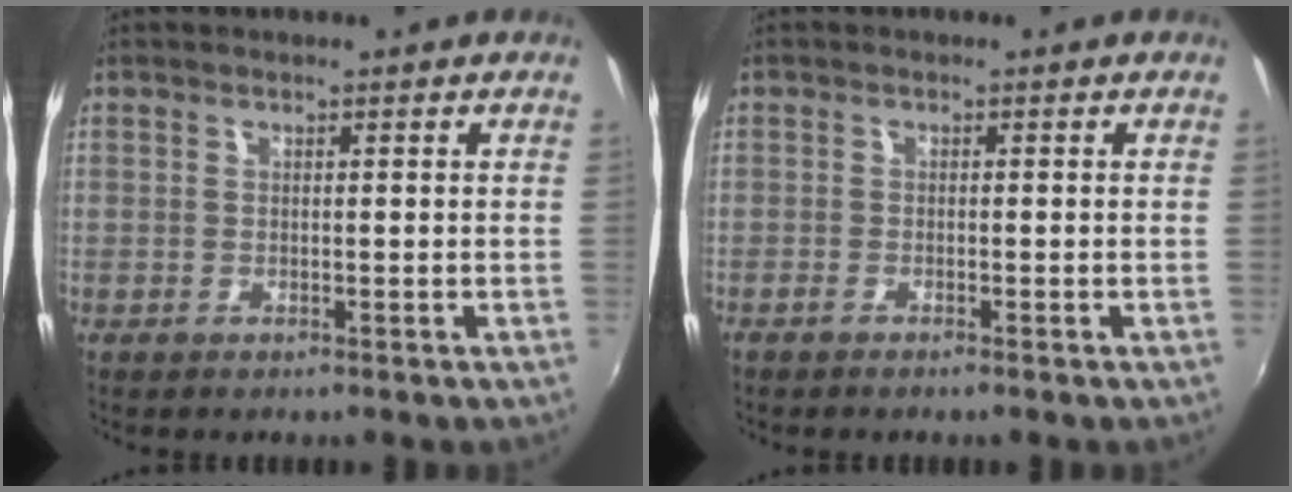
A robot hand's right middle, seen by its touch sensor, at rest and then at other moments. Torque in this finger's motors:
{"motor_torque": [-0.35, -0.13, 0.00, 0.00]}